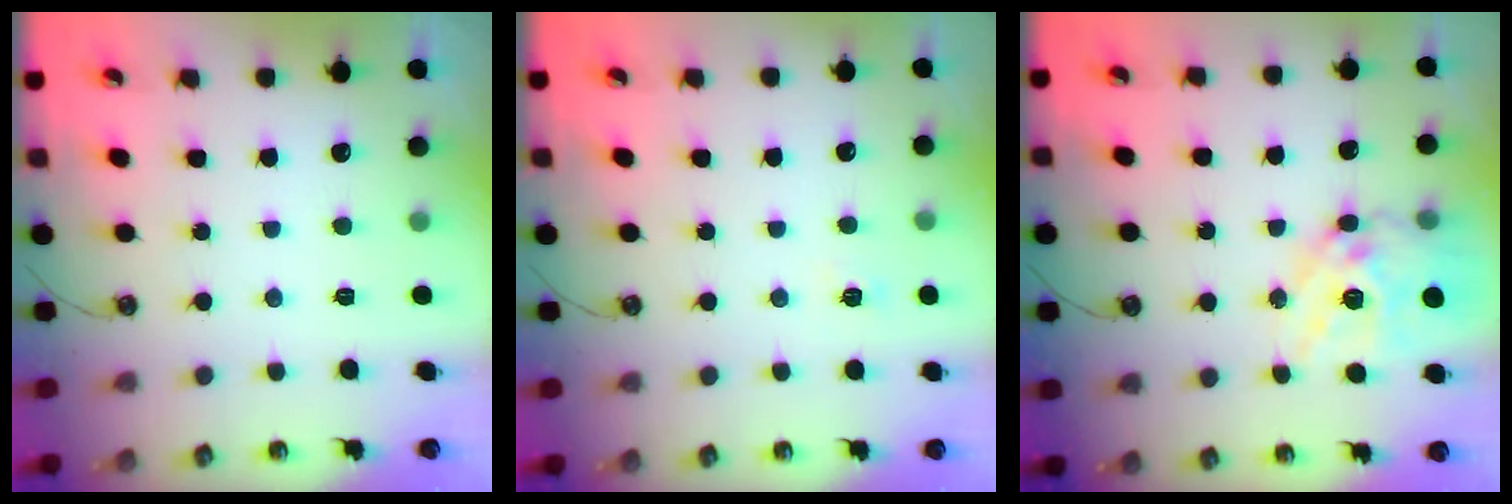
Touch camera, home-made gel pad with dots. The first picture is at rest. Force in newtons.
{"total": 2.3, "press": 2.3, "slide": 0.3}
{"total": 17.1, "press": 17.0, "slide": 1.7}